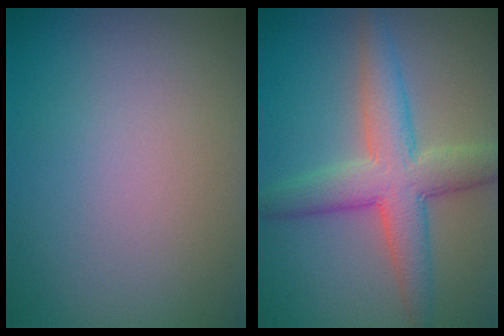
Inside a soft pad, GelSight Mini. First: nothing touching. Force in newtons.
{"total": 6.4, "press": 6.4, "slide": 0.2}